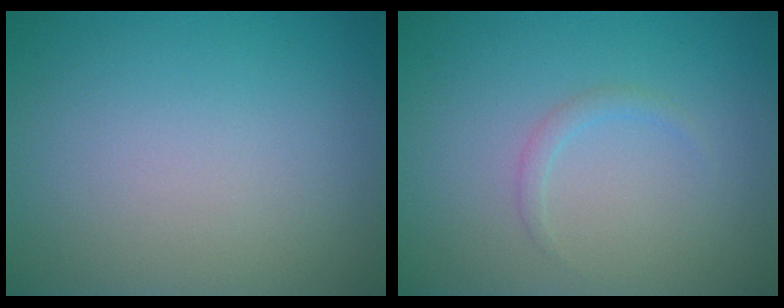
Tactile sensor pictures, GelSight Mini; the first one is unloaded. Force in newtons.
{"total": 0.9, "press": 0.9, "slide": 0.1}